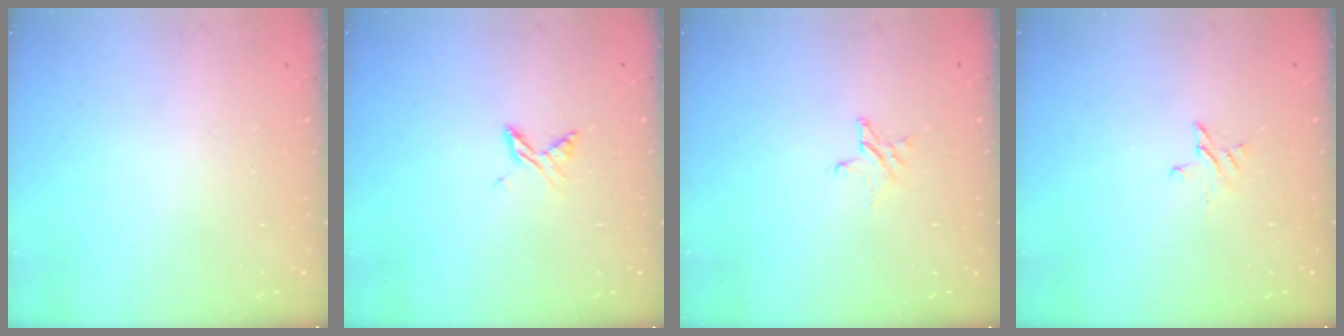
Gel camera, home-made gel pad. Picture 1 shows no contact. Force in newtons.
{"total": 4.6, "press": 4.6, "slide": 0.5}
{"total": 3.8, "press": 3.8, "slide": 0.3}
{"total": 2.3, "press": 2.3, "slide": 0.2}